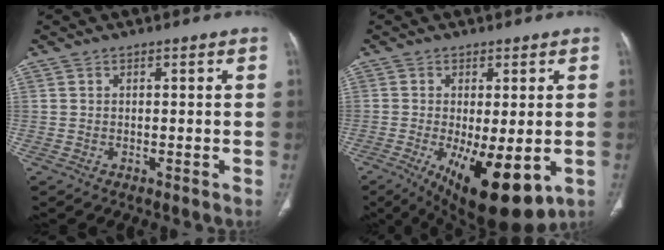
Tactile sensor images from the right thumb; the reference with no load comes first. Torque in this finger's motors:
{"motor_torque": [2.41, 2.60, 0.18, -0.14, 0.14]}